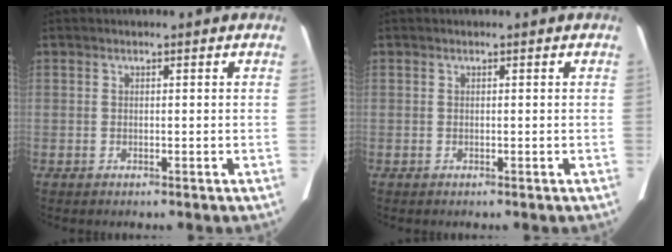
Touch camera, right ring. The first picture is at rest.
{"total": 0.0}